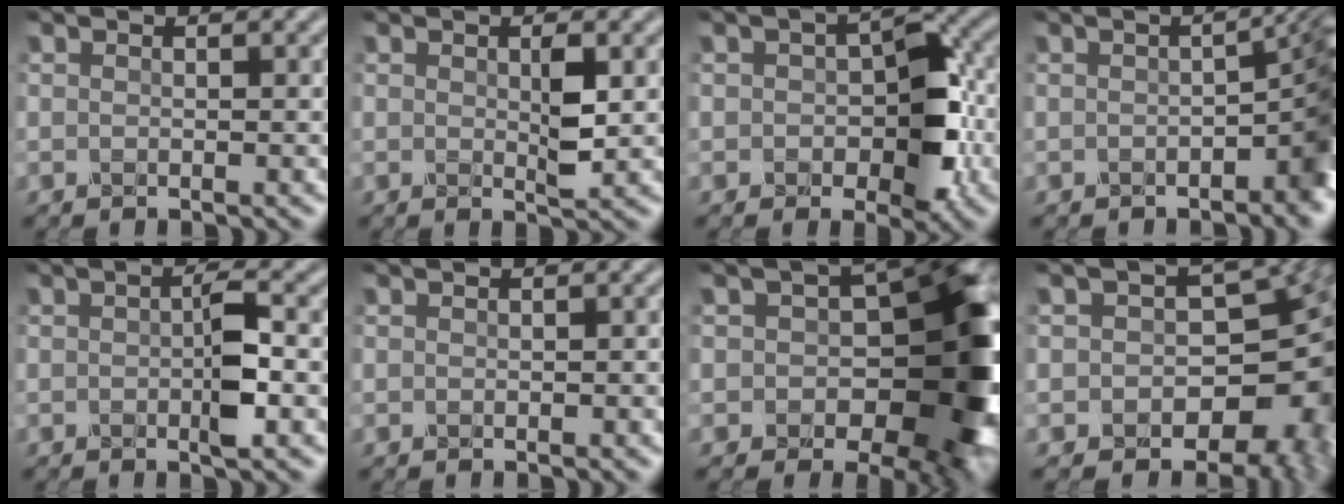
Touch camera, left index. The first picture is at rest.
{"total": 2.1, "force": [0.3, 0.6, 2.0], "torque": [-0.037, -0.004, 0.007]}
{"total": 5.8, "force": [-0.8, 3.4, 4.6], "torque": [-0.055, 0.001, -0.014]}
{"total": 6.0, "force": [-1.3, 2.4, 5.3], "torque": [-0.050, 0.006, -0.020]}
{"total": 3.0, "force": [-0.4, 0.7, 2.9], "torque": [-0.049, -0.001, -0.008]}
{"total": 0.0}
{"total": 12.4, "force": [-1.7, 7.6, 9.6], "torque": [-0.093, -0.003, -0.028]}
{"total": 13.7, "force": [-2.4, 9.7, 9.4], "torque": [-0.078, -0.016, -0.018]}